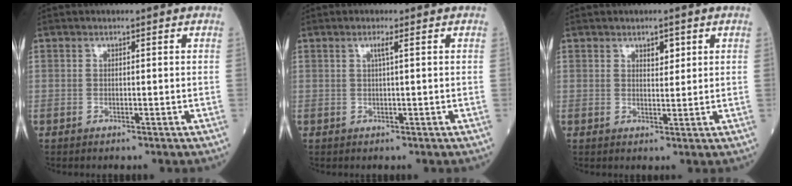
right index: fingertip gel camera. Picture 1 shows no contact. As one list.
[{"total": 1.2, "force": [0.4, -0.3, 1.1], "torque": [-0.024, 0.000, 0.007]}, {"total": 2.3, "force": [1.2, 1.0, 1.6], "torque": [-0.023, -0.001, 0.020]}]